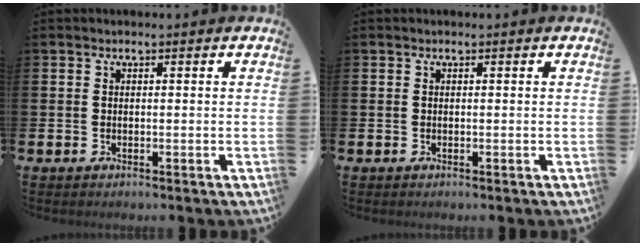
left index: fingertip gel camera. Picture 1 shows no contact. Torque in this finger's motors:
{"motor_torque": [-0.08, 0.00, 0.00, 0.00]}